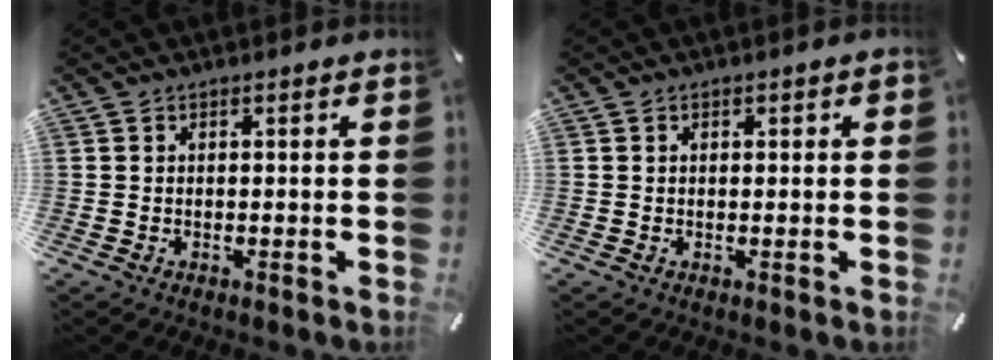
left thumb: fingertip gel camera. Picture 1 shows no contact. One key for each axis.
{"total": 0.7, "fx": 0.1, "fy": 0.5, "fz": 0.5, "tx": -0.009, "ty": 0.005, "tz": 0.001}